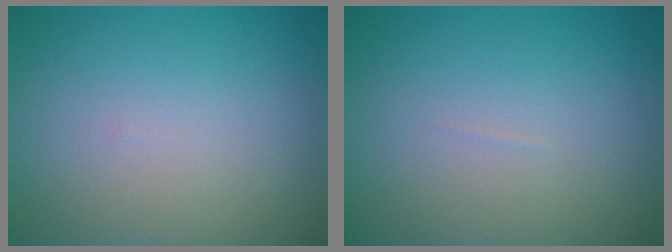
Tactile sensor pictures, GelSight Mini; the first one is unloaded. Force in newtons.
{"total": 0.0}